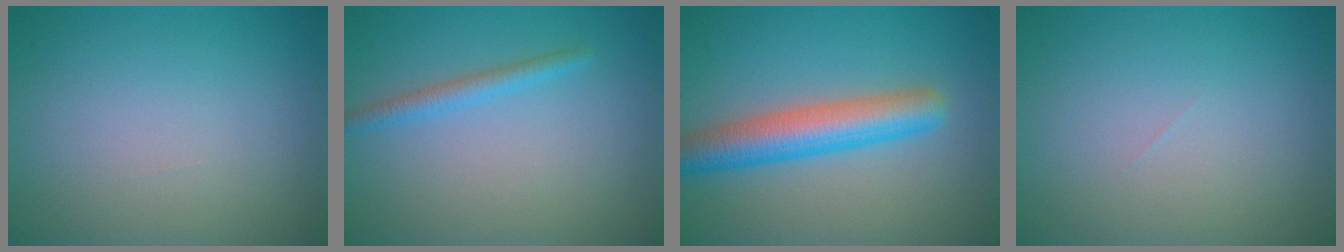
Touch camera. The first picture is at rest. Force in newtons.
{"total": 1.7, "press": 1.7, "slide": 0.1}
{"total": 5.6, "press": 5.6, "slide": 0.1}
{"total": 0.0}